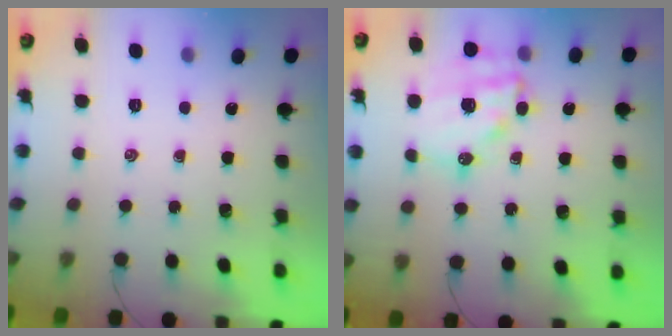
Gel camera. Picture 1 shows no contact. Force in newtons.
{"total": 14.9, "press": 14.6, "slide": 3.3}